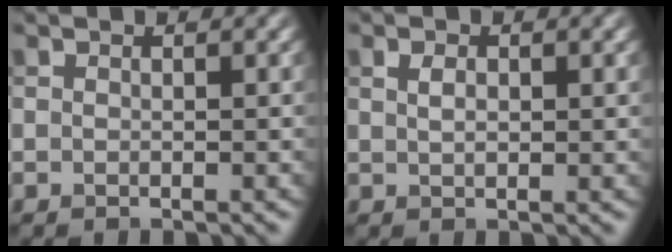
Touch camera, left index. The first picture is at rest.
{"total": 1.9, "force": [0.6, 0.9, 1.5], "torque": [-0.026, -0.001, 0.012]}